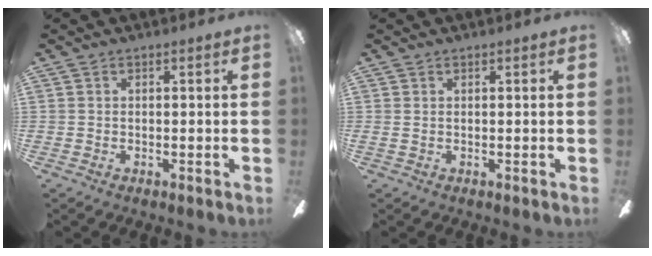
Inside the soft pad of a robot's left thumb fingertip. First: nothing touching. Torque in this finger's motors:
{"motor_torque": [0.46, 0.56, 2.02, 0.25, 0.60]}